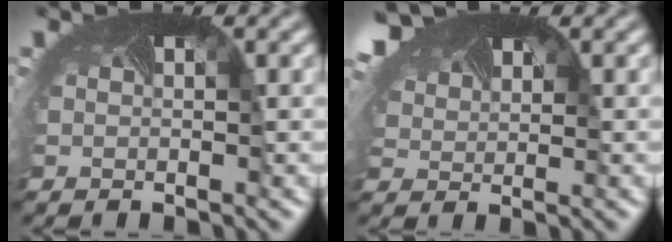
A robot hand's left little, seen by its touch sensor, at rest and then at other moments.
{"total": 4.2, "force": [3.3, 2.0, 1.5], "torque": [-0.073, -0.002, 0.073]}